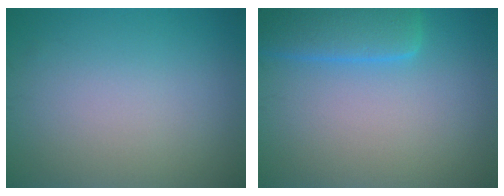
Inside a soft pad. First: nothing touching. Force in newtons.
{"total": 4.4, "press": 4.4, "slide": 0.4}